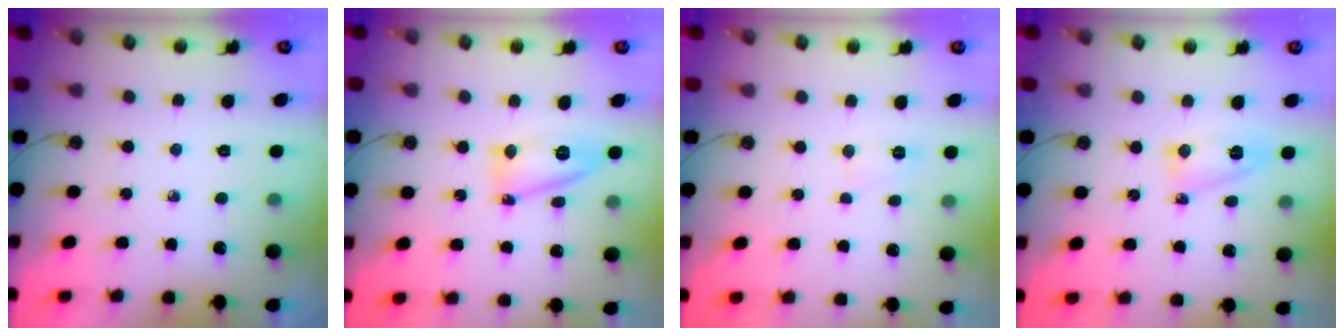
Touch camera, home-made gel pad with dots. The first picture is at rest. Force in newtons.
{"total": 12.1, "press": 12.0, "slide": 1.3}
{"total": 4.1, "press": 4.0, "slide": 1.0}
{"total": 5.5, "press": 5.4, "slide": 0.8}